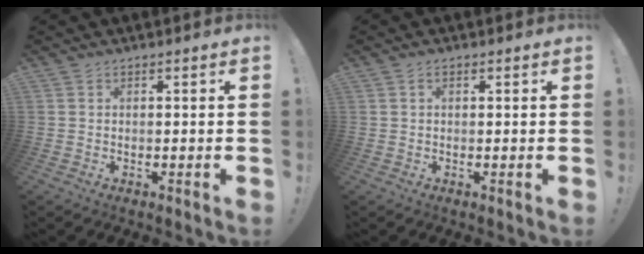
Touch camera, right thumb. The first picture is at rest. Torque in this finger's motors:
{"motor_torque": [-0.16, -0.05, 0.09, 0.25, 0.14]}